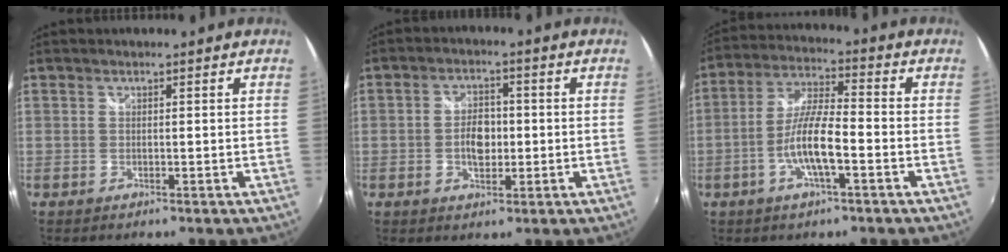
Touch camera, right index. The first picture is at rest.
{"total": 5.6, "force": [-0.8, 3.5, 4.4], "torque": [-0.080, 0.006, -0.011]}
{"total": 9.5, "force": [-3.4, 1.8, 8.7], "torque": [-0.178, 0.002, -0.064]}